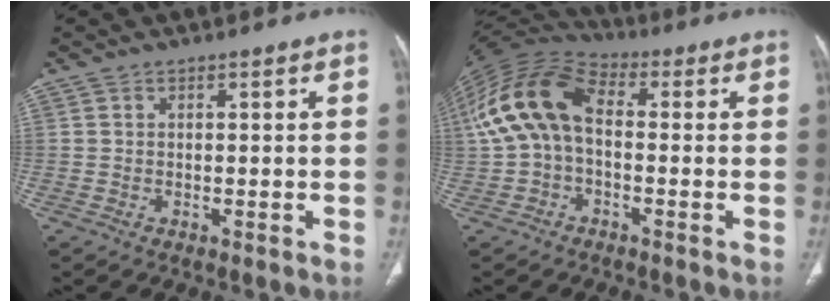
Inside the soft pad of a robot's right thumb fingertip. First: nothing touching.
{"total": 15.2, "force": [0.5, 9.5, 11.8], "torque": [-0.238, 0.042, 0.000]}